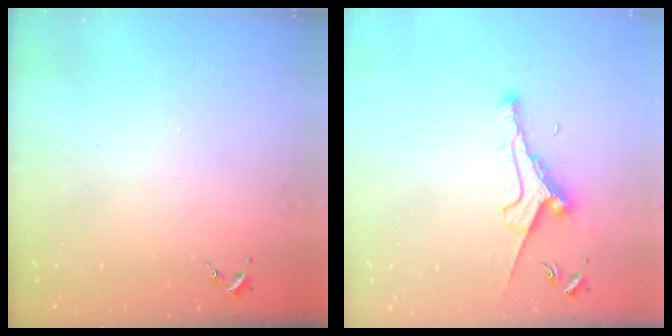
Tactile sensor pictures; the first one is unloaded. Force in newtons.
{"total": 9.2, "press": 9.1, "slide": 1.3}